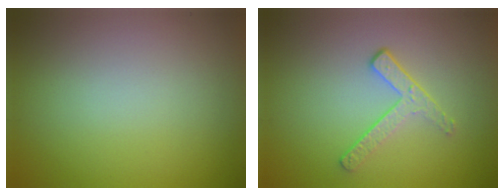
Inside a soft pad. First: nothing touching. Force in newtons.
{"total": 2.0, "press": 1.4, "slide": 1.5}